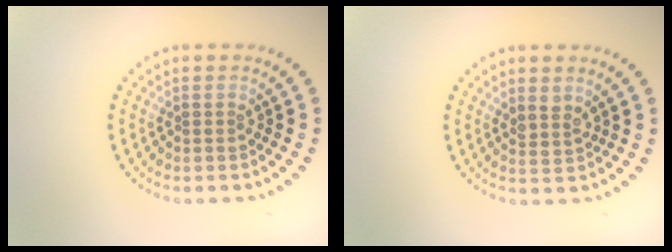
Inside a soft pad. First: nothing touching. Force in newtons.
{"total": 1.3, "press": 1.1, "slide": 0.8}